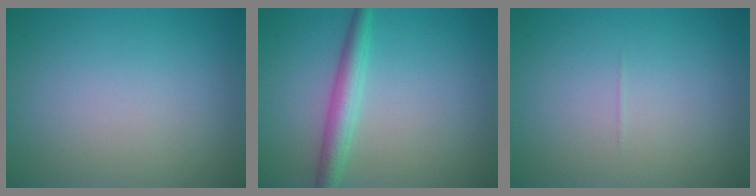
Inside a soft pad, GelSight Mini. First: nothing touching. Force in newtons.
{"total": 3.0, "press": 3.0, "slide": 0.1}
{"total": 0.0}